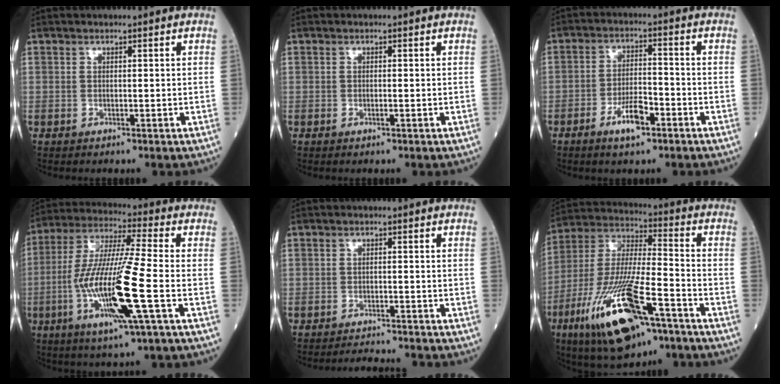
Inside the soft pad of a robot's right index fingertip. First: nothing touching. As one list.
[{"total": 0.0}, {"total": 6.0, "force": [-3.3, 1.7, 4.7], "torque": [-0.089, 0.001, -0.057]}, {"total": 16.0, "force": [-4.4, 0.2, 15.4], "torque": [-0.313, -0.016, -0.087]}, {"total": 3.7, "force": [-3.7, -0.2, 0.1], "torque": [0.000, -0.009, -0.057]}, {"total": 20.4, "force": [-10.7, 4.8, 16.7], "torque": [-0.354, -0.036, -0.186]}]